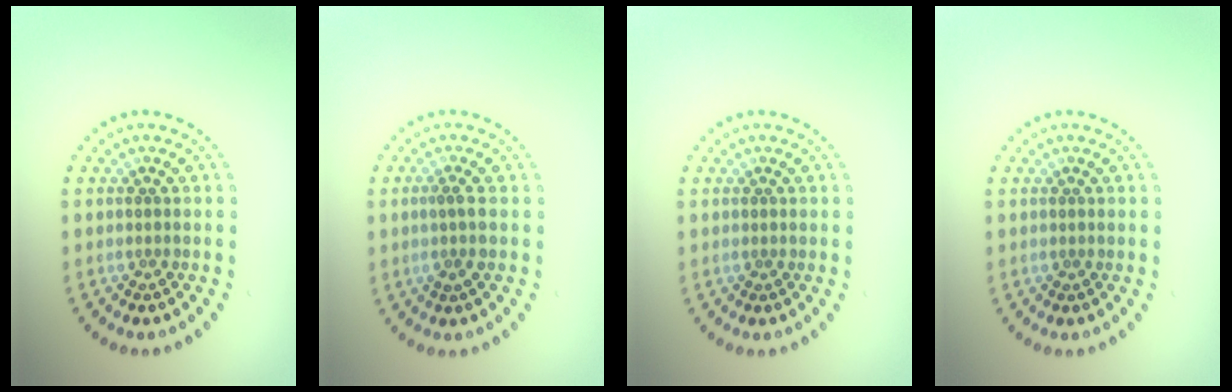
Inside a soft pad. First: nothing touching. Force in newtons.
{"total": 1.3, "press": 1.1, "slide": 0.7}
{"total": 0.0}
{"total": 0.0}